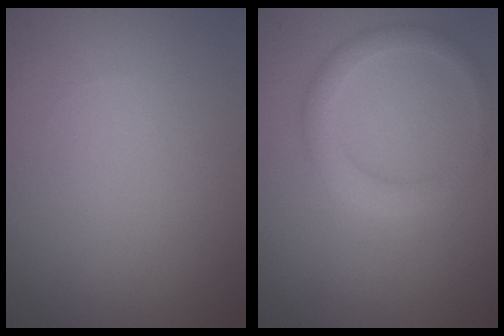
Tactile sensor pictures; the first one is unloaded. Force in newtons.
{"total": 2.5, "press": 2.5, "slide": 0.1}